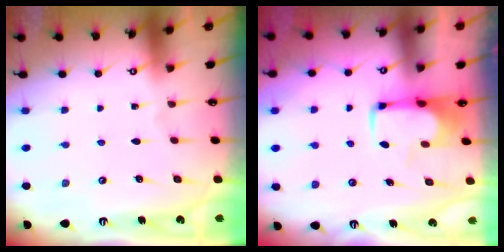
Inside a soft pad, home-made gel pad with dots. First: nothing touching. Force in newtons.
{"total": 1.7, "press": 1.6, "slide": 0.4}